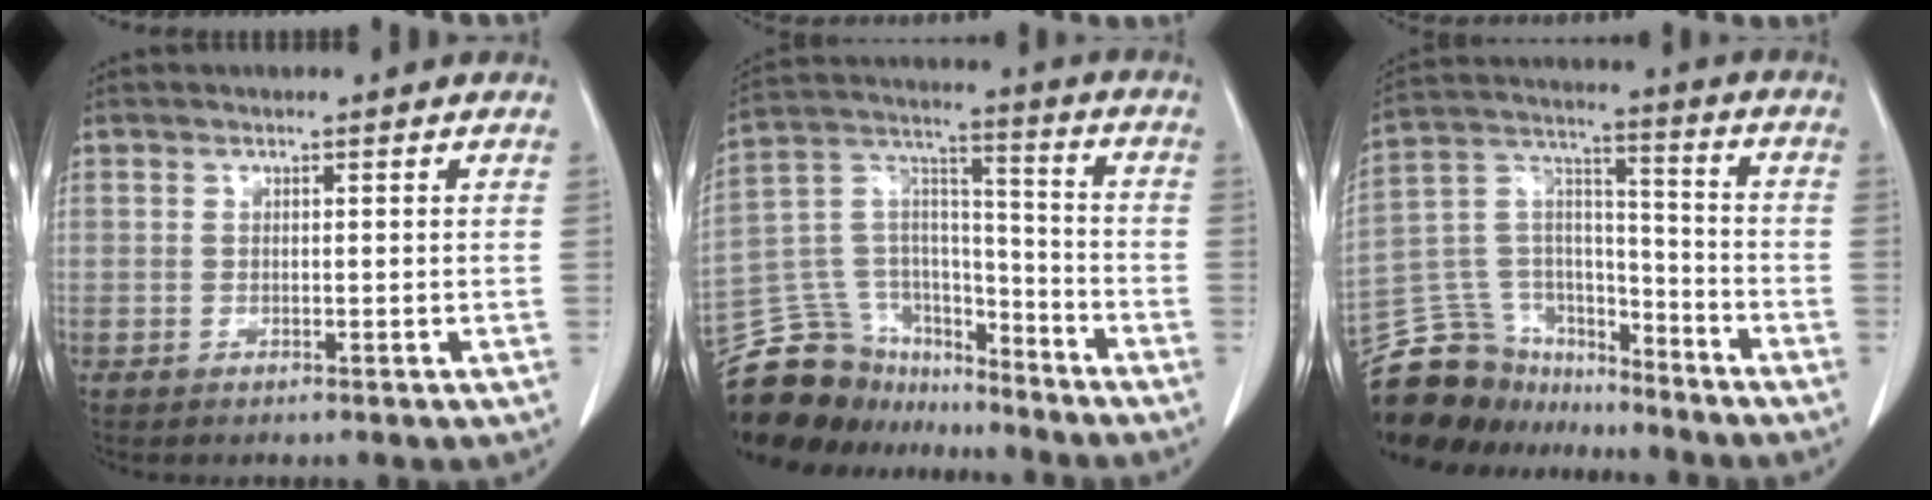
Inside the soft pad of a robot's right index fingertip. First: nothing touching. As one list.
[{"total": 18.6, "force": [-16.6, 7.6, 3.8], "torque": [-0.076, 0.066, -0.277]}, {"total": 17.3, "force": [-15.3, 7.3, 3.1], "torque": [-0.066, 0.066, -0.261]}]